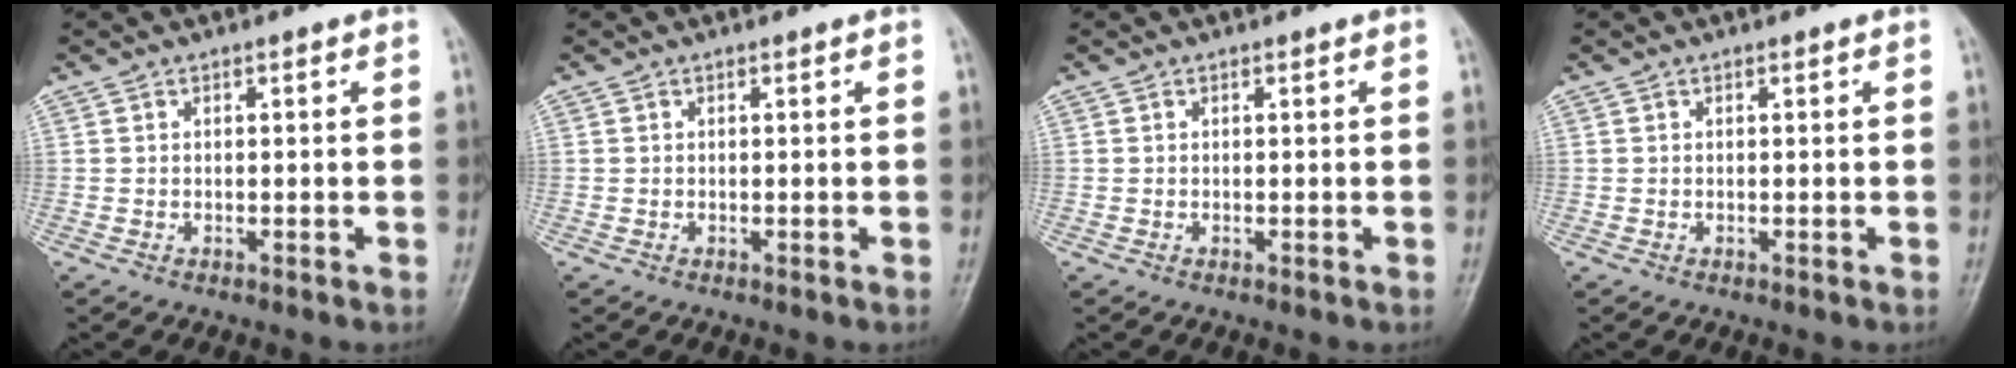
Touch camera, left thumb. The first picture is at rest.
{"total": 0.0}
{"total": 0.0}
{"total": 0.0}